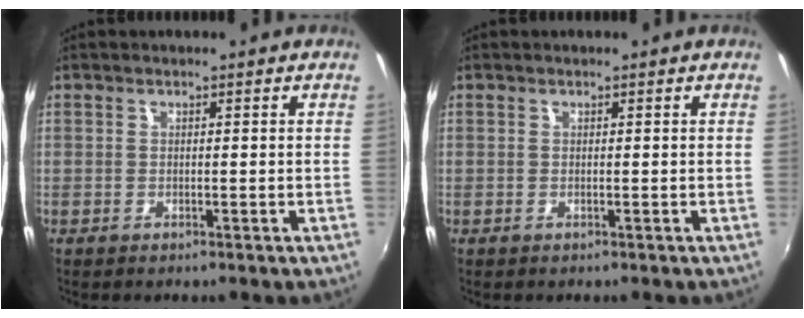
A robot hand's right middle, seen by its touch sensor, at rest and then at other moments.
{"total": 0.0}